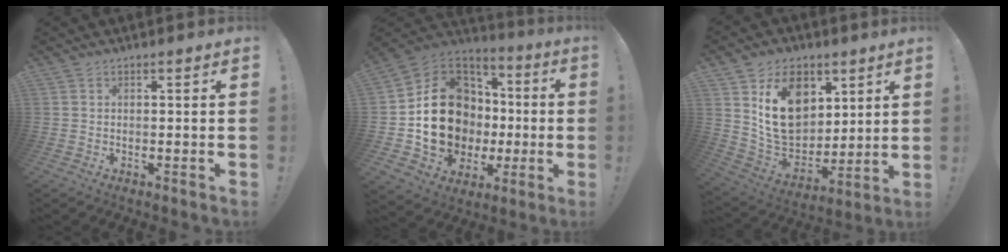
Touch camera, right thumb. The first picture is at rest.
{"total": 21.7, "force": [-1.8, 17.9, 12.2], "torque": [-0.204, 0.017, 0.014]}
{"total": 18.5, "force": [7.3, 13.5, 10.3], "torque": [-0.172, -0.038, 0.136]}